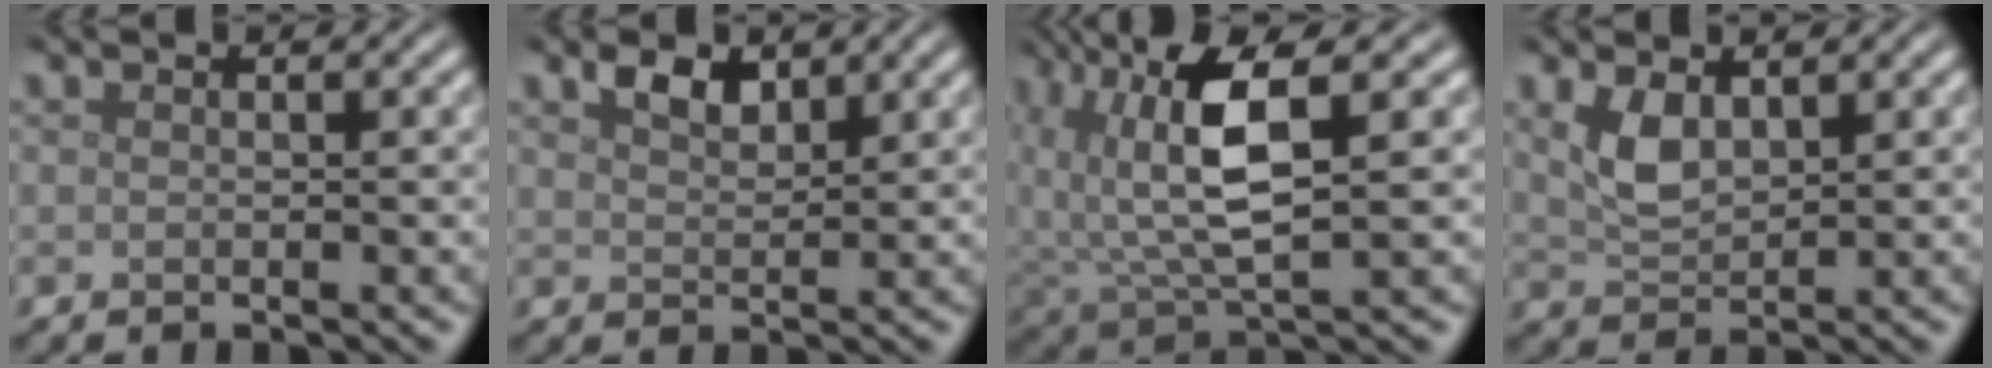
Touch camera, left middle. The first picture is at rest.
{"total": 2.4, "force": [1.7, 1.1, 1.1], "torque": [-0.027, 0.001, 0.033]}
{"total": 7.7, "force": [2.8, 2.7, 6.7], "torque": [-0.142, 0.001, 0.053]}
{"total": 2.8, "force": [1.3, 1.4, 2.0], "torque": [-0.048, -0.001, 0.032]}